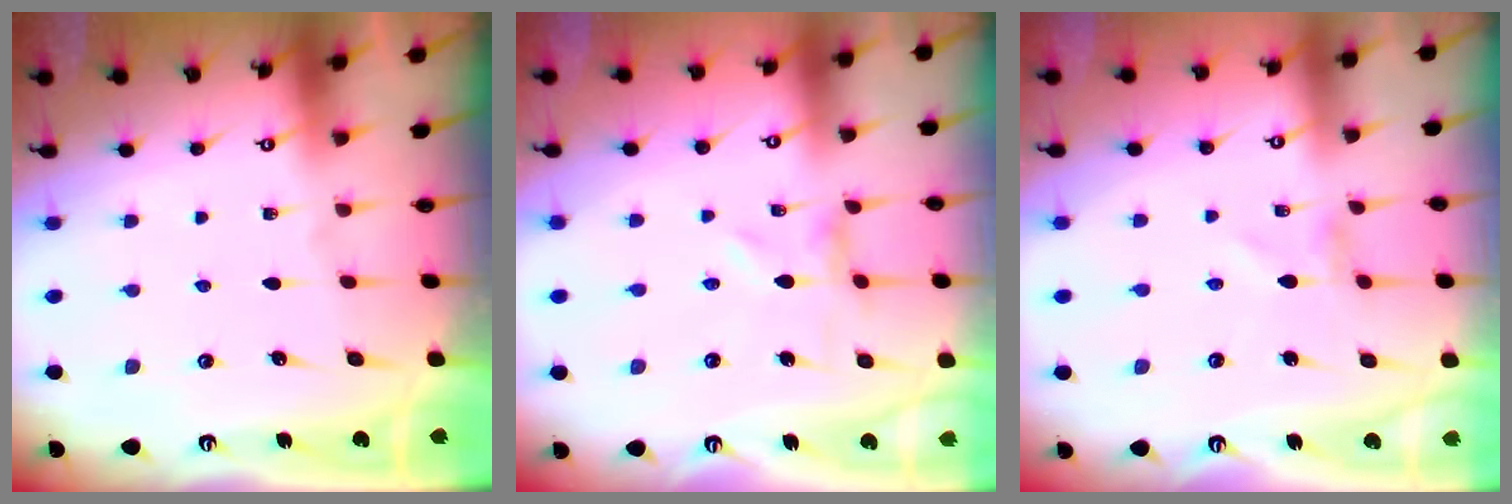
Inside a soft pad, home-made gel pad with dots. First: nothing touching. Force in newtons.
{"total": 0.0}
{"total": 1.0, "press": 1.0, "slide": 0.1}